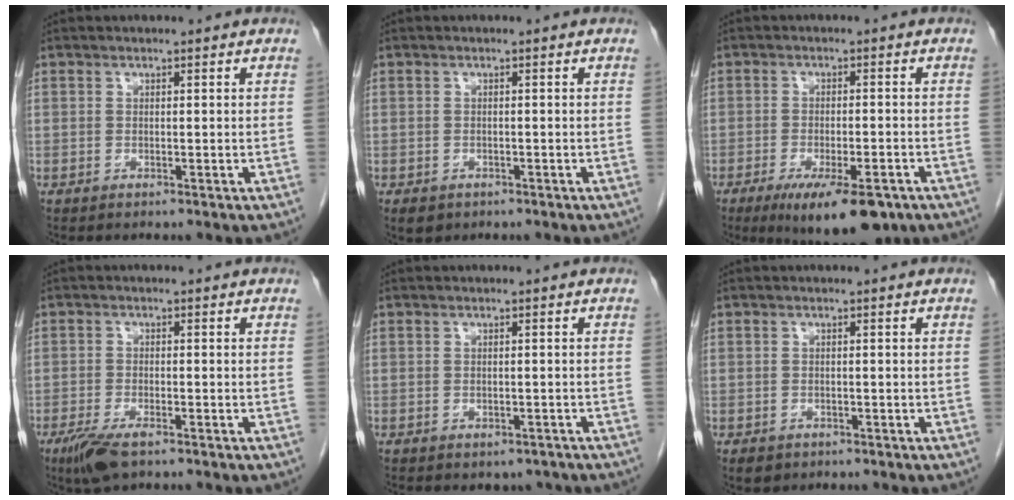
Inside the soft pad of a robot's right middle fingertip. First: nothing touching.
{"total": 2.3, "force": [-1.4, 1.6, 0.8], "torque": [-0.010, 0.000, -0.015]}
{"total": 11.1, "force": [-7.2, 3.1, 7.9], "torque": [-0.116, -0.015, -0.107]}
{"total": 5.1, "force": [-3.4, 1.3, 3.6], "torque": [-0.075, -0.011, -0.058]}
{"total": 2.5, "force": [-1.9, 1.4, 0.6], "torque": [-0.001, 0.003, -0.022]}
{"total": 1.8, "force": [-1.1, 1.3, 0.5], "torque": [-0.009, 0.001, -0.010]}